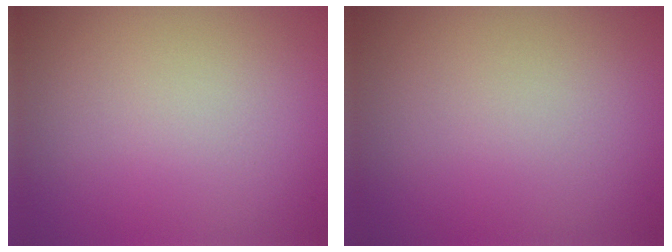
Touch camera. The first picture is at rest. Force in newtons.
{"total": 0.0}